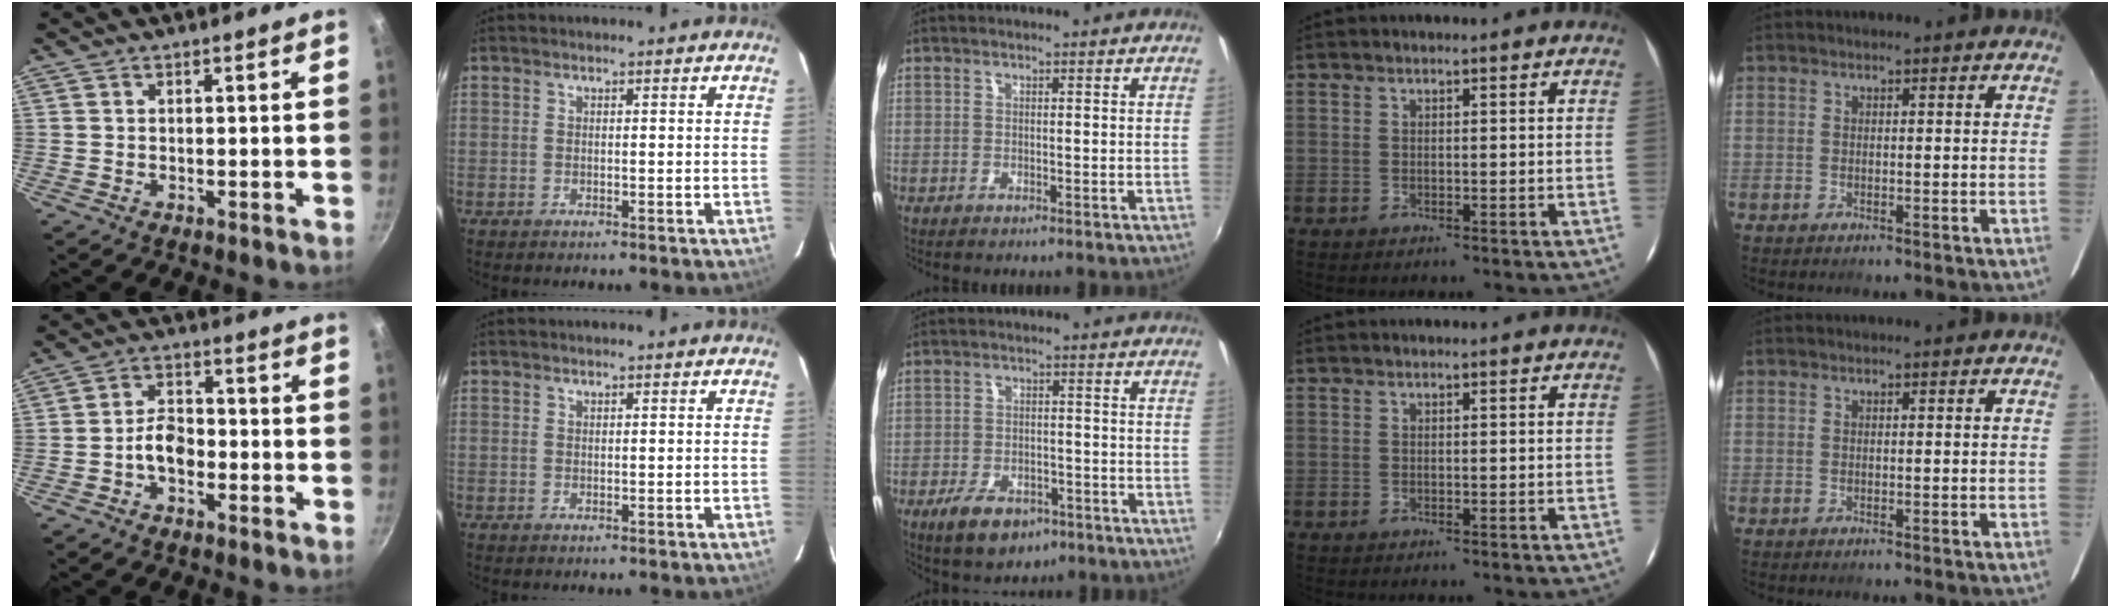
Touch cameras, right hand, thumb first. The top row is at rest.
{"thumb": {"total": 5.3, "force": [-2.0, 3.5, 3.5], "torque": [-0.042, 0.031, -0.041]}, "middle": {"total": 8.9, "force": [-5.5, 4.8, 5.0], "torque": [-0.118, -0.009, -0.084]}}